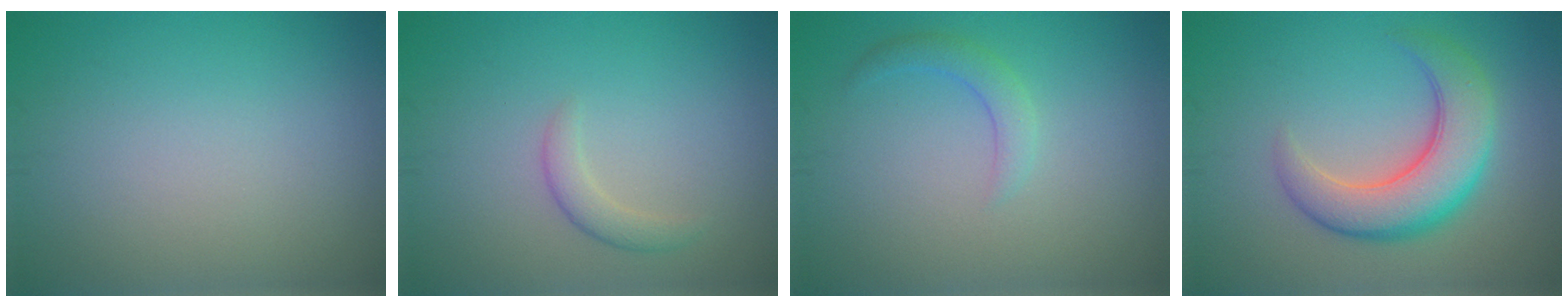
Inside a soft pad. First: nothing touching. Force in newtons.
{"total": 1.7, "press": 1.7, "slide": 0.1}
{"total": 1.7, "press": 1.7, "slide": 0.1}
{"total": 6.6, "press": 6.5, "slide": 0.5}